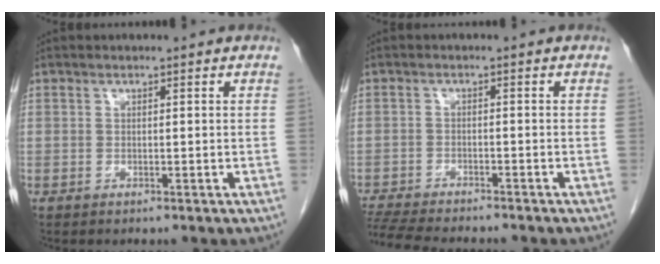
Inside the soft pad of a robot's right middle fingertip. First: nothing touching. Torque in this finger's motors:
{"motor_torque": [0.70, -0.62, 0.12, 0.07]}